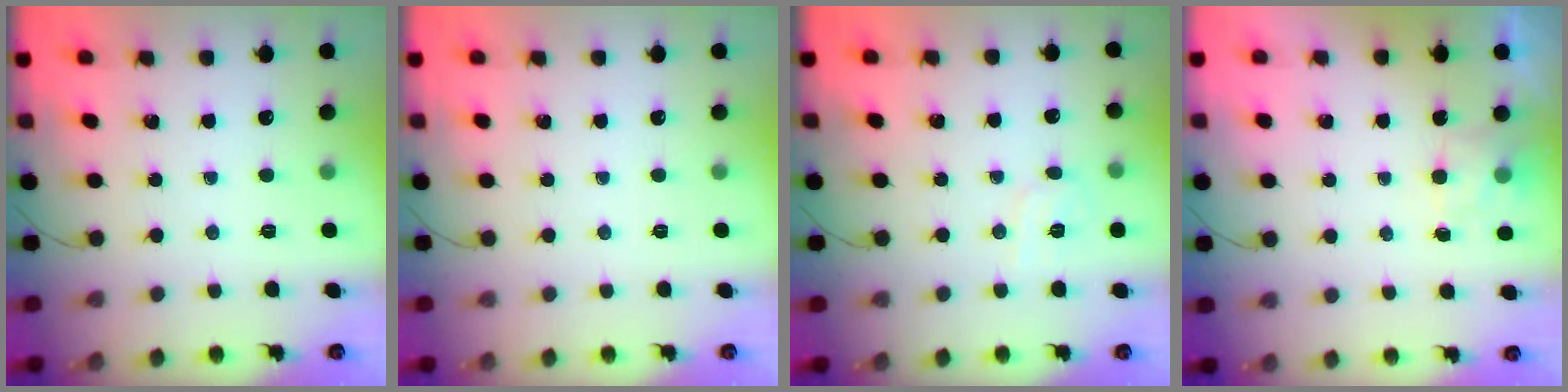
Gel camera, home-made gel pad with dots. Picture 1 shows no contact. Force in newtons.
{"total": 0.0}
{"total": 5.1, "press": 4.9, "slide": 1.5}
{"total": 2.4, "press": 1.9, "slide": 1.4}